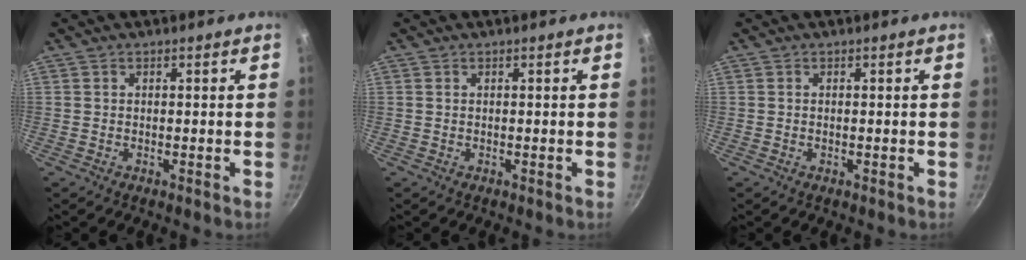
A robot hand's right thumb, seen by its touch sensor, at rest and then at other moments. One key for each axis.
{"total": 0.0}
{"total": 0.0}